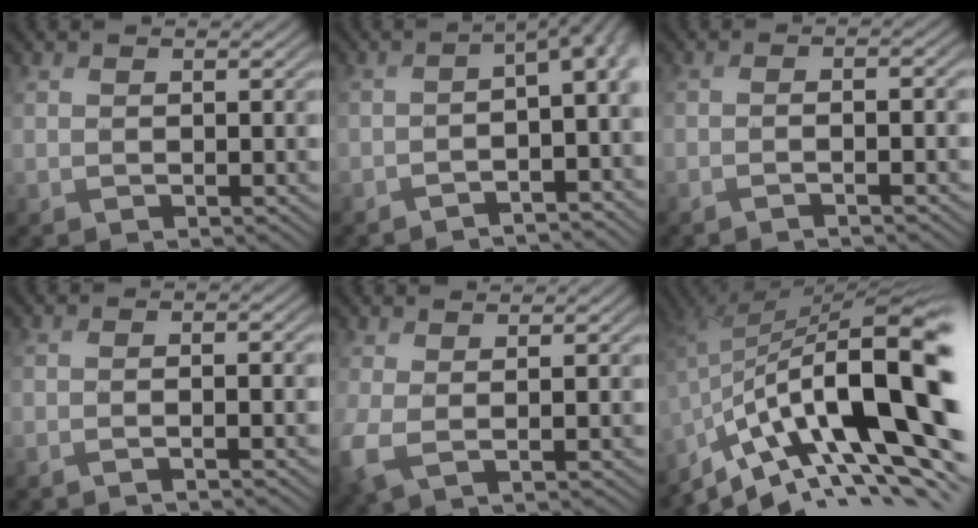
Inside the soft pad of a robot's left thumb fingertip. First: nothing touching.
{"total": 7.5, "force": [-2.7, 2.3, 6.6], "torque": [-0.061, -0.006, -0.041]}
{"total": 4.2, "force": [-1.4, 1.3, 3.7], "torque": [-0.044, -0.006, -0.027]}
{"total": 3.3, "force": [-1.1, 1.0, 2.9], "torque": [-0.035, -0.005, -0.023]}
{"total": 3.3, "force": [0.4, 1.4, 2.9], "torque": [-0.068, -0.006, 0.006]}
{"total": 18.4, "force": [-6.0, 7.6, 15.6], "torque": [-0.256, -0.018, -0.103]}